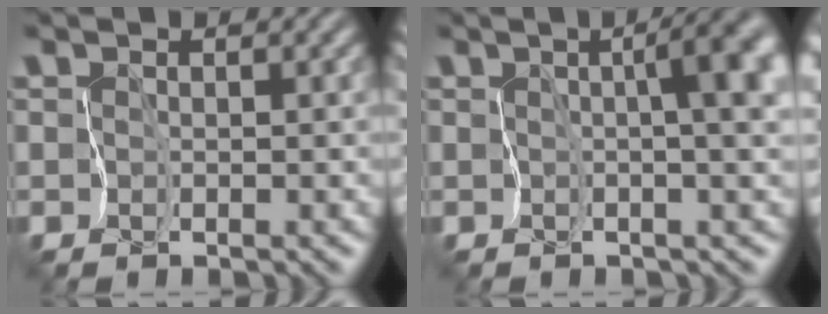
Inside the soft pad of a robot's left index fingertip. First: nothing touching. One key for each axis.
{"total": 6.4, "fx": 0.4, "fy": 1.8, "fz": 6.1, "tx": -0.080, "ty": 0.008, "tz": 0.005}